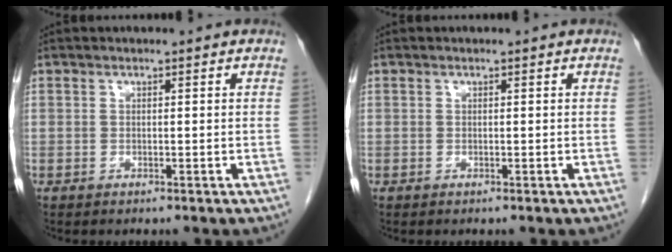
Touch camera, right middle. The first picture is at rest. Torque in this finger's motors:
{"motor_torque": [0.00, 0.00, 0.00, 0.00]}